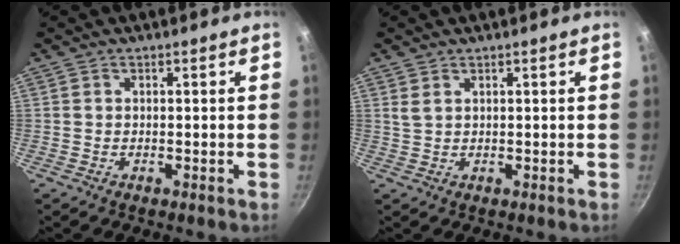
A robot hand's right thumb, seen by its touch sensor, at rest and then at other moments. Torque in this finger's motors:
{"motor_torque": [-0.57, 0.68, 0.17, -0.07, 0.20]}